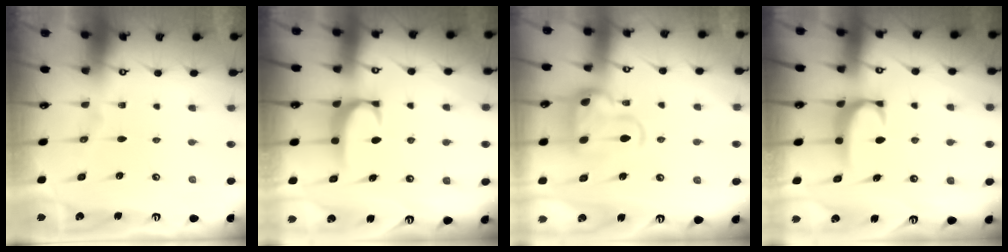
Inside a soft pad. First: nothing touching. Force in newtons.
{"total": 1.7, "press": 1.6, "slide": 0.5}
{"total": 6.5, "press": 6.3, "slide": 1.6}
{"total": 2.0, "press": 1.9, "slide": 0.6}